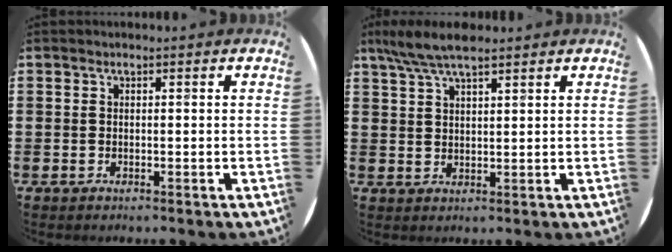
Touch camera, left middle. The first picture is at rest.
{"total": 5.6, "force": [4.6, 1.2, 2.9], "torque": [-0.066, -0.003, 0.084]}